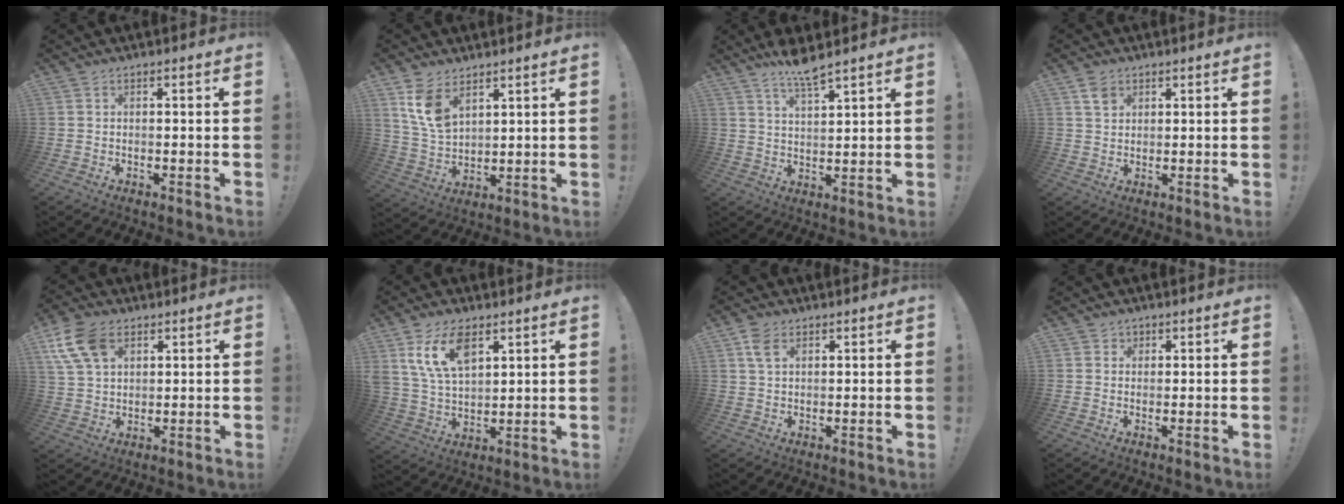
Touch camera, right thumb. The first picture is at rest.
{"total": 9.6, "force": [5.7, 5.5, 5.5], "torque": [-0.108, -0.023, 0.110]}
{"total": 6.6, "force": [5.6, 0.3, 3.5], "torque": [-0.071, -0.033, 0.098]}
{"total": 3.6, "force": [2.1, 2.5, 1.4], "torque": [-0.013, -0.007, 0.038]}
{"total": 12.1, "force": [5.6, 7.7, 7.4], "torque": [-0.139, -0.014, 0.110]}
{"total": 12.4, "force": [6.9, 6.6, 8.0], "torque": [-0.165, -0.020, 0.127]}
{"total": 4.8, "force": [2.4, 2.8, 3.1], "torque": [-0.053, -0.003, 0.046]}
{"total": 1.7, "force": [1.0, 1.4, 0.1], "torque": [0.005, -0.005, 0.016]}